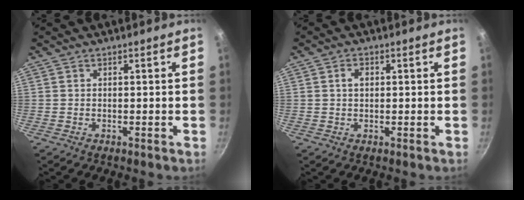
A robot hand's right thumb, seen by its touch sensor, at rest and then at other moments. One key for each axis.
{"total": 2.0, "fx": 0.3, "fy": 1.4, "fz": 1.4, "tx": -0.016, "ty": 0.005, "tz": 0.005}